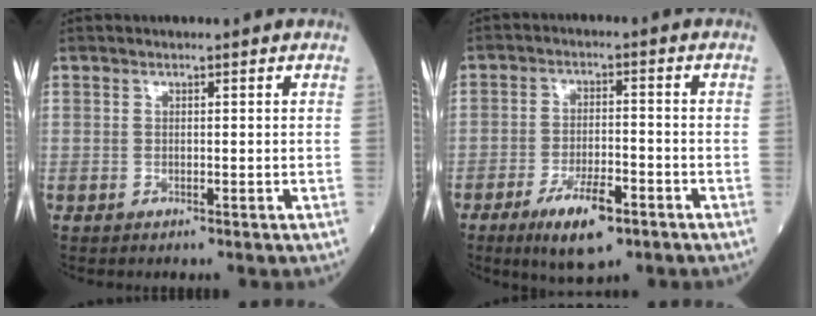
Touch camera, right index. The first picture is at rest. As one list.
[{"total": 9.3, "force": [-5.4, 2.9, 7.0], "torque": [-0.131, -0.011, -0.088]}]